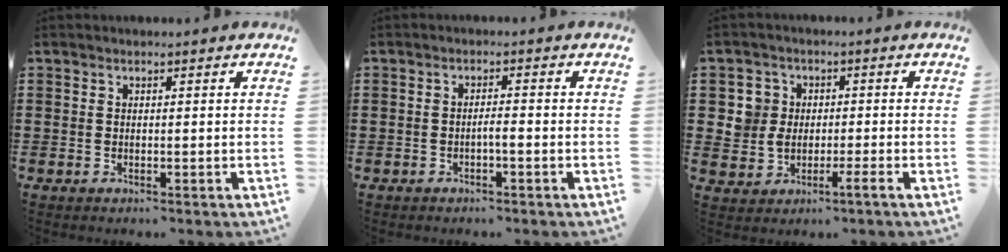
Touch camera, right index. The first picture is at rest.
{"total": 1.6, "force": [-0.9, 0.1, 1.3], "torque": [-0.025, 0.000, -0.016]}
{"total": 3.7, "force": [-0.7, 3.2, 1.7], "torque": [-0.047, 0.013, -0.016]}